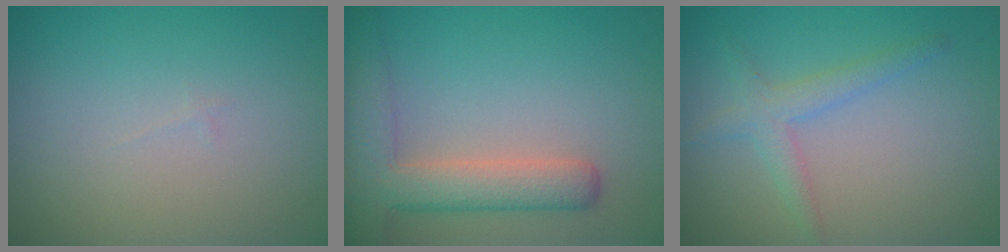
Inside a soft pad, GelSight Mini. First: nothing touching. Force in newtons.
{"total": 5.3, "press": 5.3, "slide": 0.4}
{"total": 2.1, "press": 2.1, "slide": 0.1}